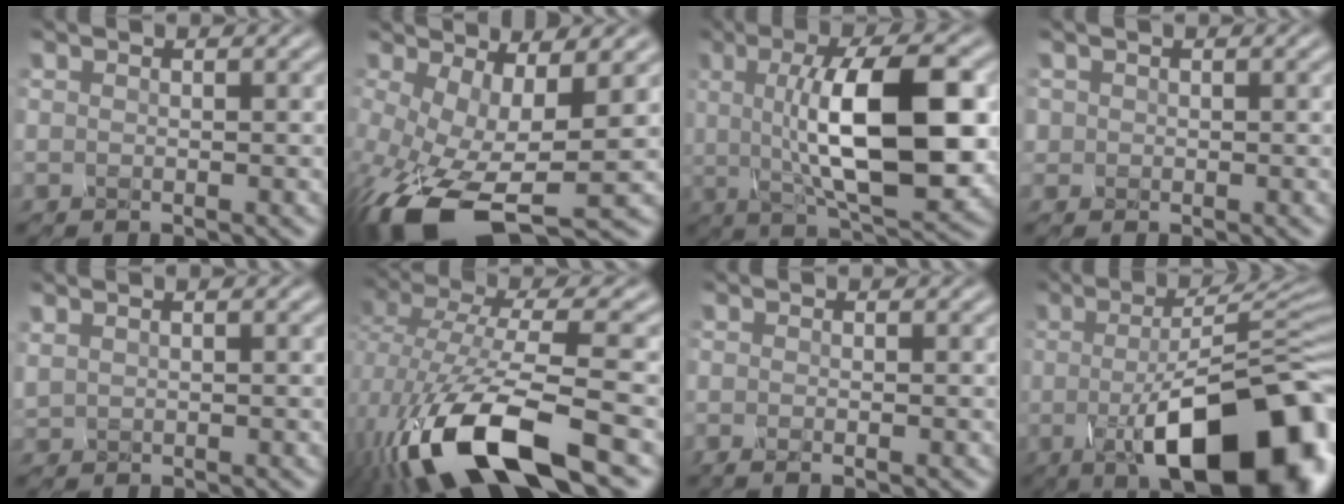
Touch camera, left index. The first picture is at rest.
{"total": 9.7, "force": [-3.8, 3.7, 8.0], "torque": [-0.193, -0.039, -0.034]}
{"total": 10.3, "force": [0.6, 2.8, 9.8], "torque": [-0.157, 0.006, 0.028]}
{"total": 1.1, "force": [-0.4, -0.4, -1.0], "torque": [0.003, -0.005, 0.018]}
{"total": 0.9, "force": [0.8, -0.3, -0.4], "torque": [-0.004, 0.001, 0.021]}
{"total": 10.4, "force": [-4.7, 3.4, 8.7], "torque": [-0.192, -0.003, -0.066]}
{"total": 1.4, "force": [-0.5, 0.6, 1.2], "torque": [-0.010, -0.003, -0.006]}
{"total": 16.0, "force": [-6.1, 5.7, 13.7], "torque": [-0.180, -0.016, -0.073]}